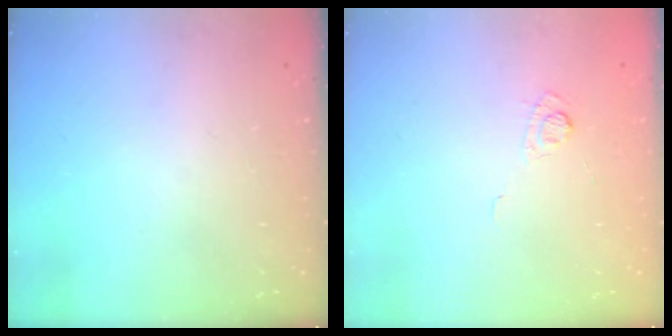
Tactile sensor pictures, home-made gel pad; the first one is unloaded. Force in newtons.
{"total": 3.1, "press": 2.7, "slide": 1.4}